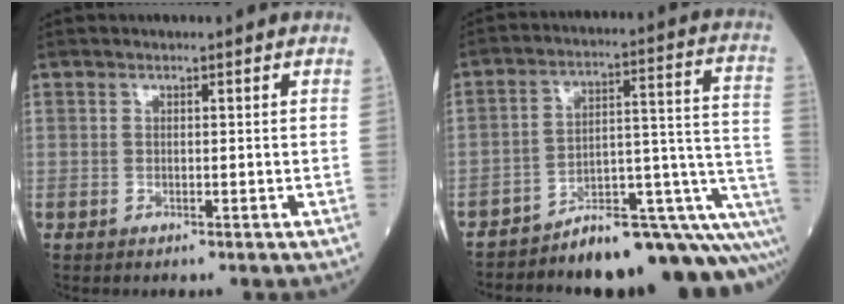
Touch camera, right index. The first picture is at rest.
{"total": 18.4, "force": [-15.8, 1.8, 9.2], "torque": [-0.046, 0.062, -0.222]}